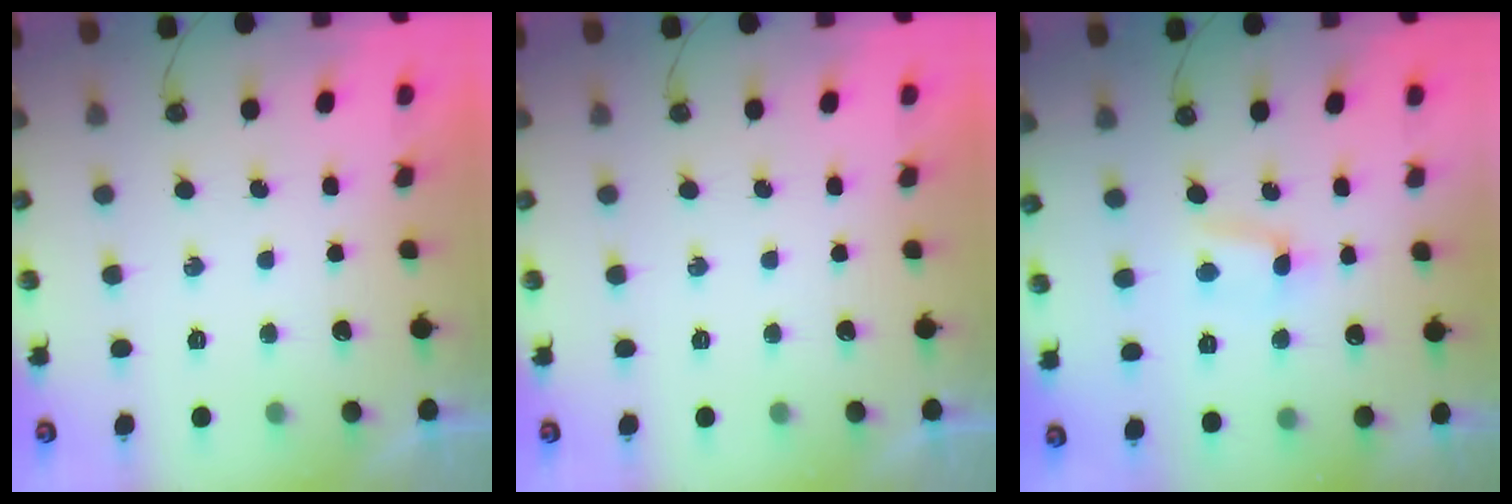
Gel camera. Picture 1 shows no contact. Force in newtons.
{"total": 0.0}
{"total": 1.5, "press": 1.5, "slide": 0.3}